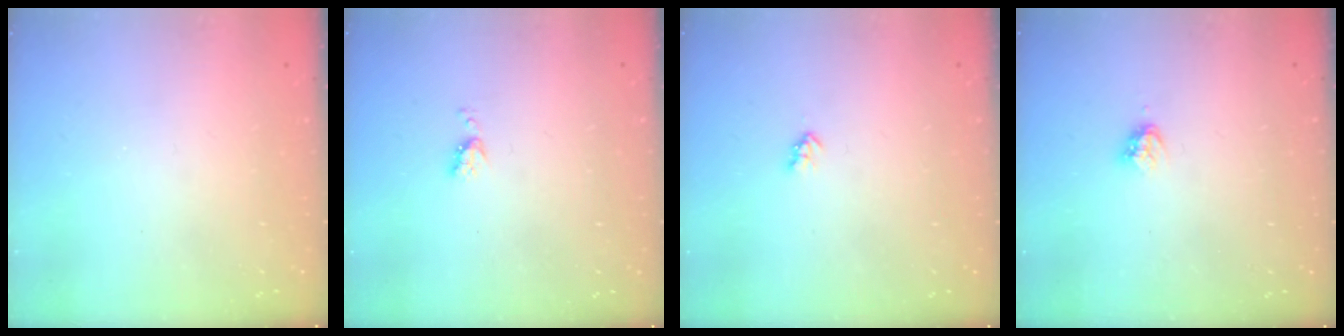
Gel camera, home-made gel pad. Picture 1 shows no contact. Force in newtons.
{"total": 4.4, "press": 4.3, "slide": 0.6}
{"total": 2.2, "press": 2.1, "slide": 0.4}
{"total": 3.5, "press": 3.5, "slide": 0.3}